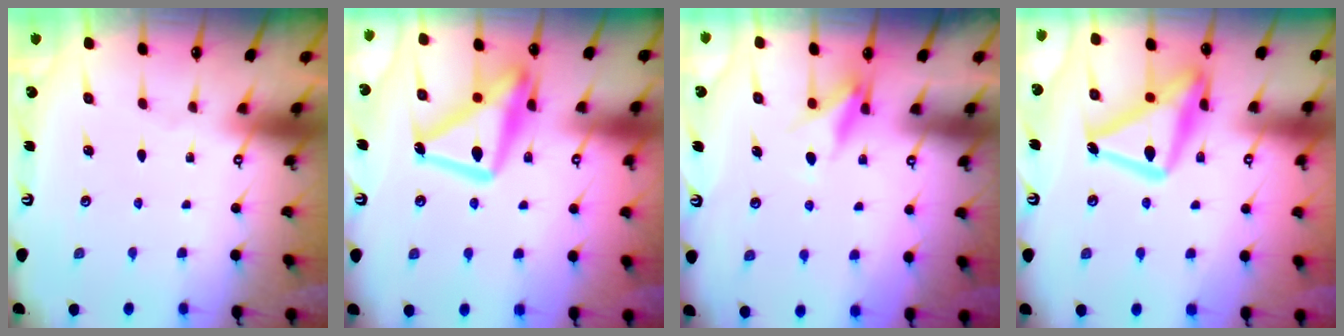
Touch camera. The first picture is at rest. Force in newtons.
{"total": 16.0, "press": 15.9, "slide": 1.3}
{"total": 9.0, "press": 8.9, "slide": 1.3}
{"total": 19.4, "press": 19.4, "slide": 1.4}